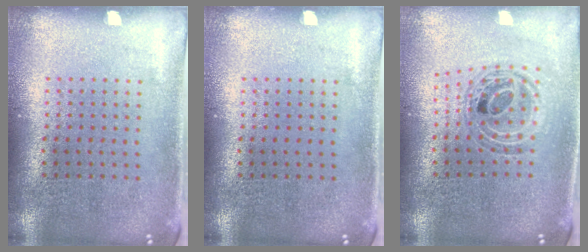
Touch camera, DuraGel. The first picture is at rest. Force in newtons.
{"total": 0.0}
{"total": 0.8, "press": 0.8, "slide": 0.2}